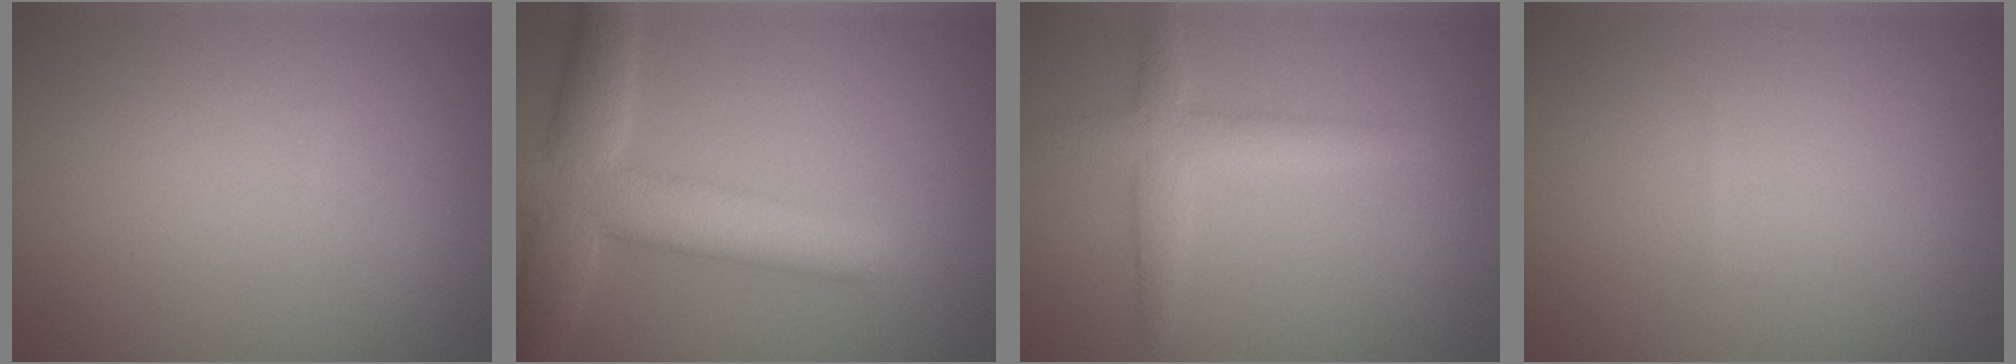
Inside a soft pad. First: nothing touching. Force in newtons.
{"total": 7.5, "press": 7.5, "slide": 0.6}
{"total": 3.2, "press": 3.2, "slide": 0.2}
{"total": 0.0}